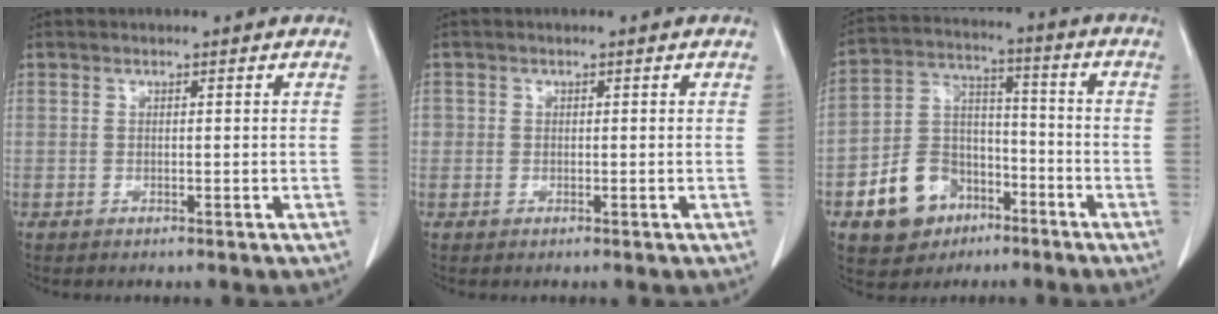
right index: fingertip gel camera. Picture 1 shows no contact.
{"total": 1.0, "force": [0.0, 1.0, 0.1], "torque": [0.008, 0.004, -0.003]}
{"total": 11.8, "force": [-5.9, 8.6, 5.5], "torque": [-0.117, 0.025, -0.095]}